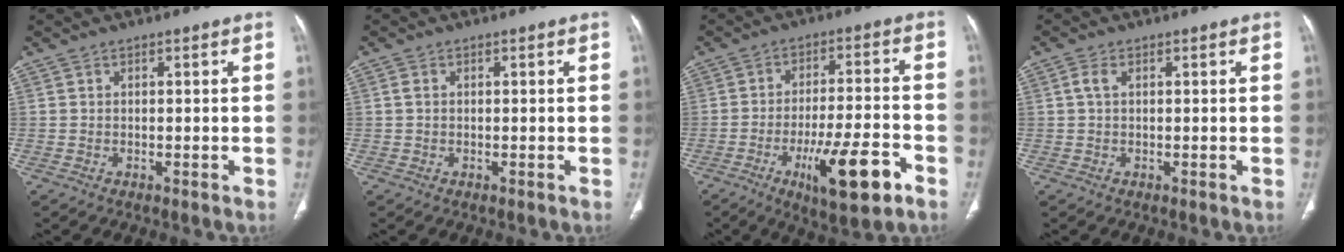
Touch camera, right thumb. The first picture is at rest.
{"total": 1.0, "force": [0.1, 0.7, 0.7], "torque": [-0.013, 0.001, 0.000]}
{"total": 13.9, "force": [-6.6, 3.5, 11.7], "torque": [-0.190, 0.024, -0.097]}
{"total": 1.7, "force": [0.4, 0.9, 1.3], "torque": [-0.035, 0.008, 0.008]}